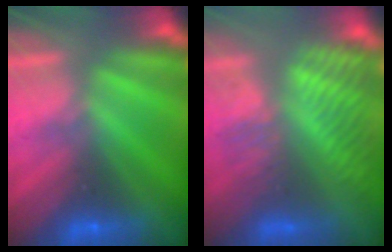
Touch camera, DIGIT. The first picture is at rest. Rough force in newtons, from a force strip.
{"total": 3.4}